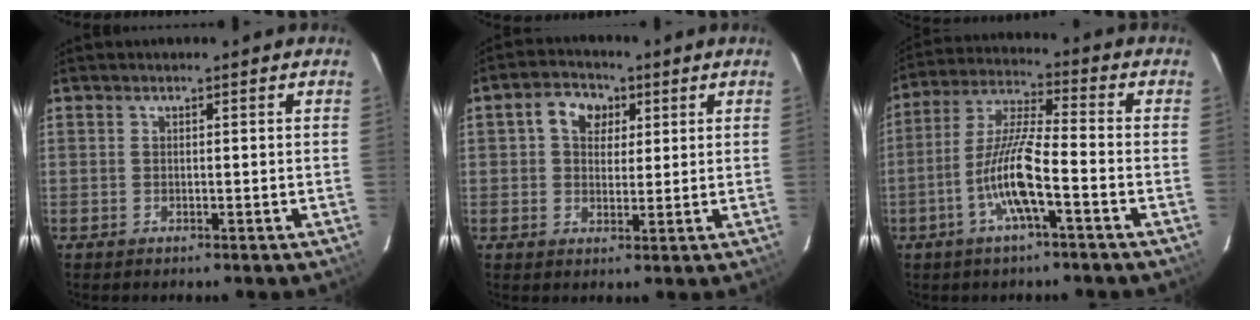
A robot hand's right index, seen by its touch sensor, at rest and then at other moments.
{"total": 6.0, "force": [2.0, 4.7, 3.1], "torque": [-0.053, 0.020, 0.033]}
{"total": 10.3, "force": [-4.2, 1.0, 9.3], "torque": [-0.195, 0.004, -0.083]}